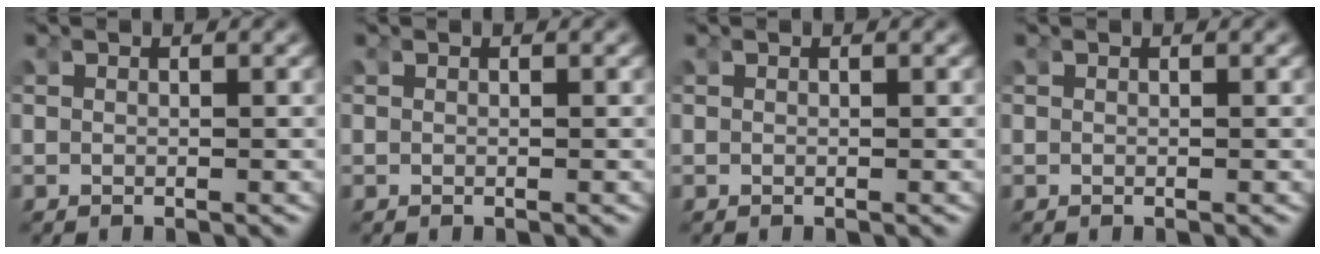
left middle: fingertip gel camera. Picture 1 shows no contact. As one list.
[{"total": 0.0}, {"total": 0.0}, {"total": 0.0}]